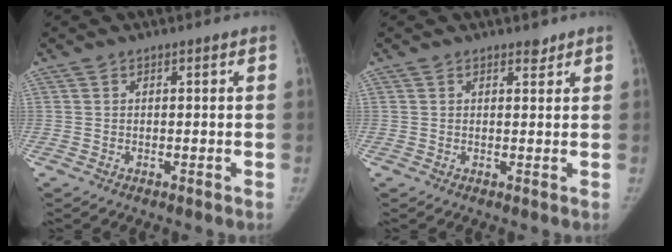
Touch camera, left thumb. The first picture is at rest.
{"total": 1.4, "force": [1.1, 0.7, 0.4], "torque": [0.003, -0.009, 0.014]}